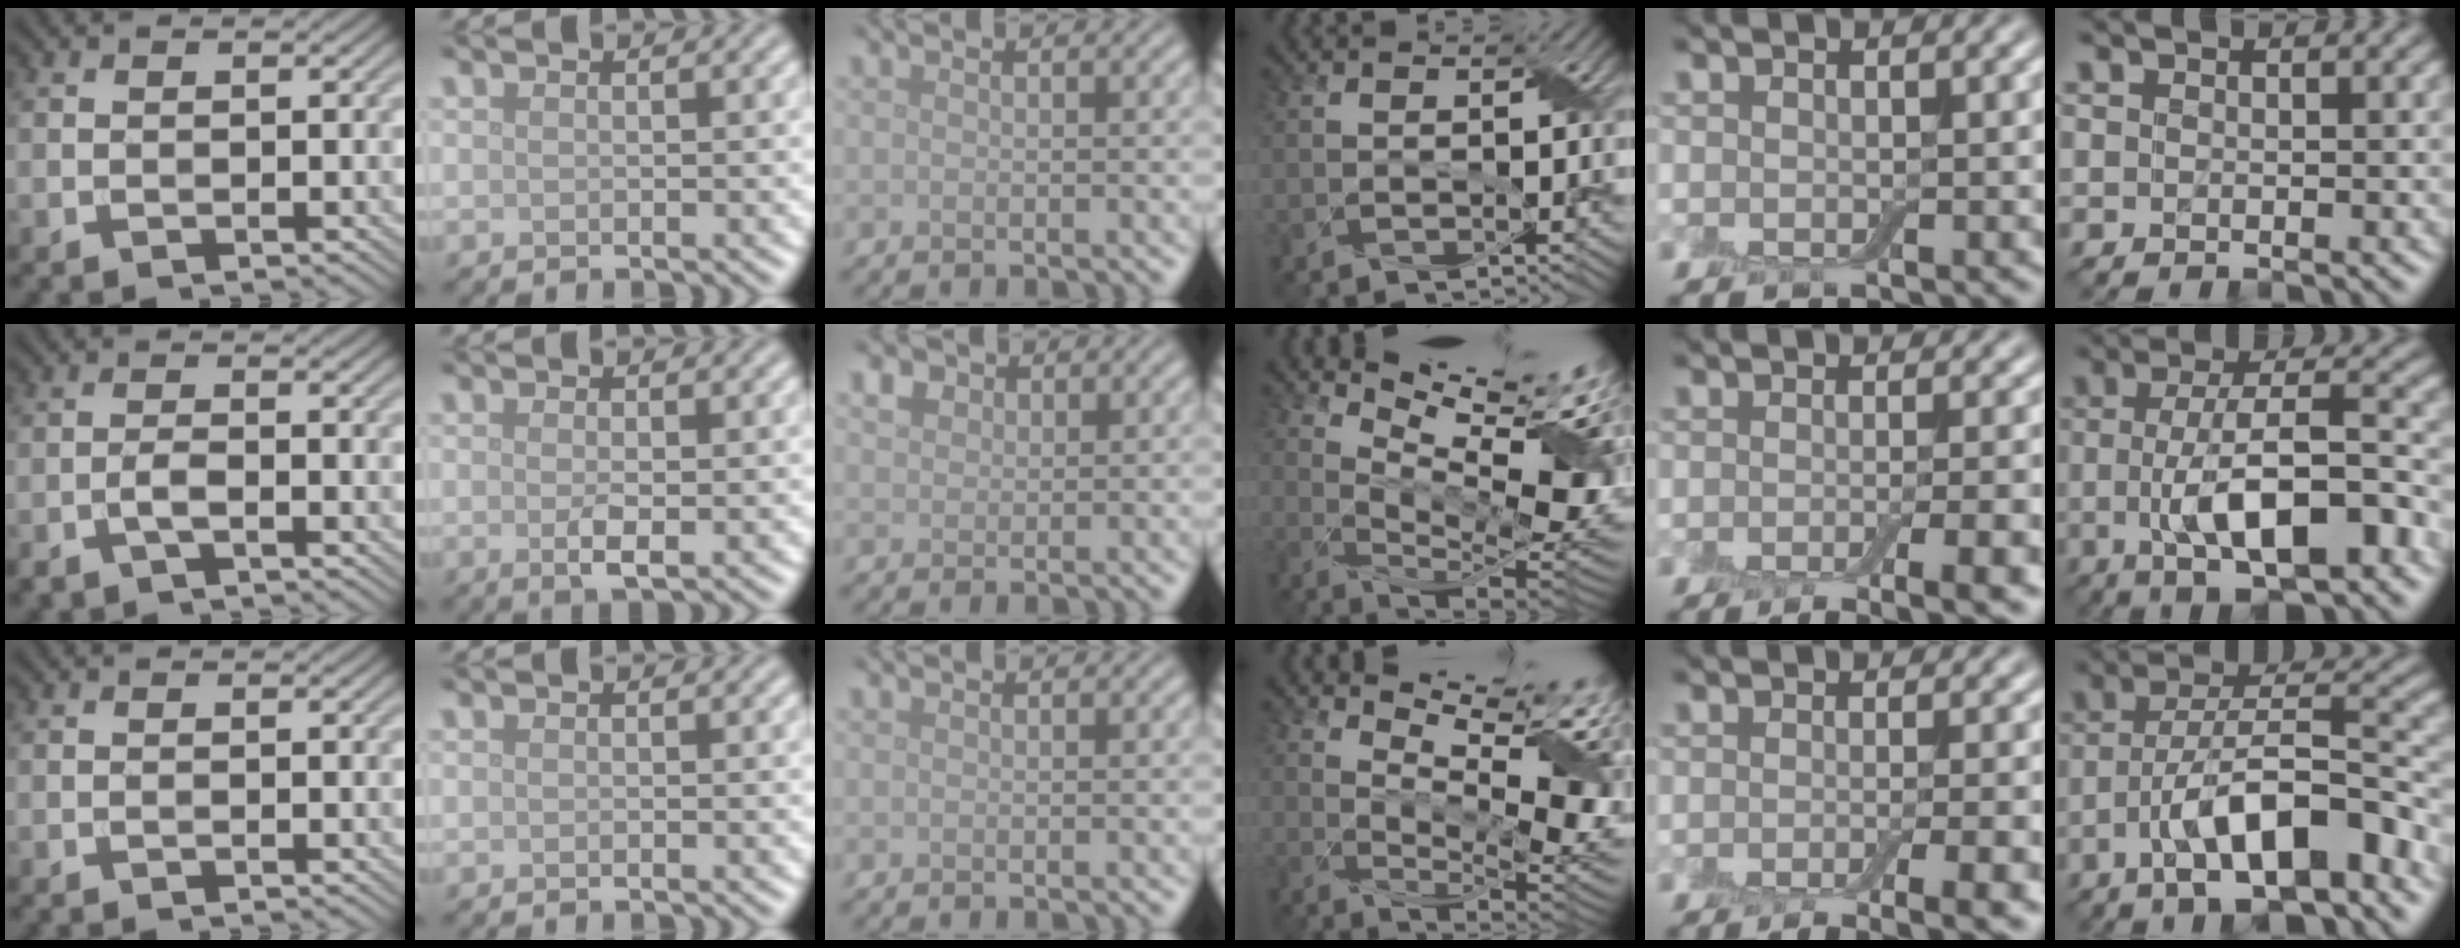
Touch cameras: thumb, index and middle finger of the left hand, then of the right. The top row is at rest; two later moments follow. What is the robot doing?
{"motion": "wrap", "object": "adhesive wrap"}